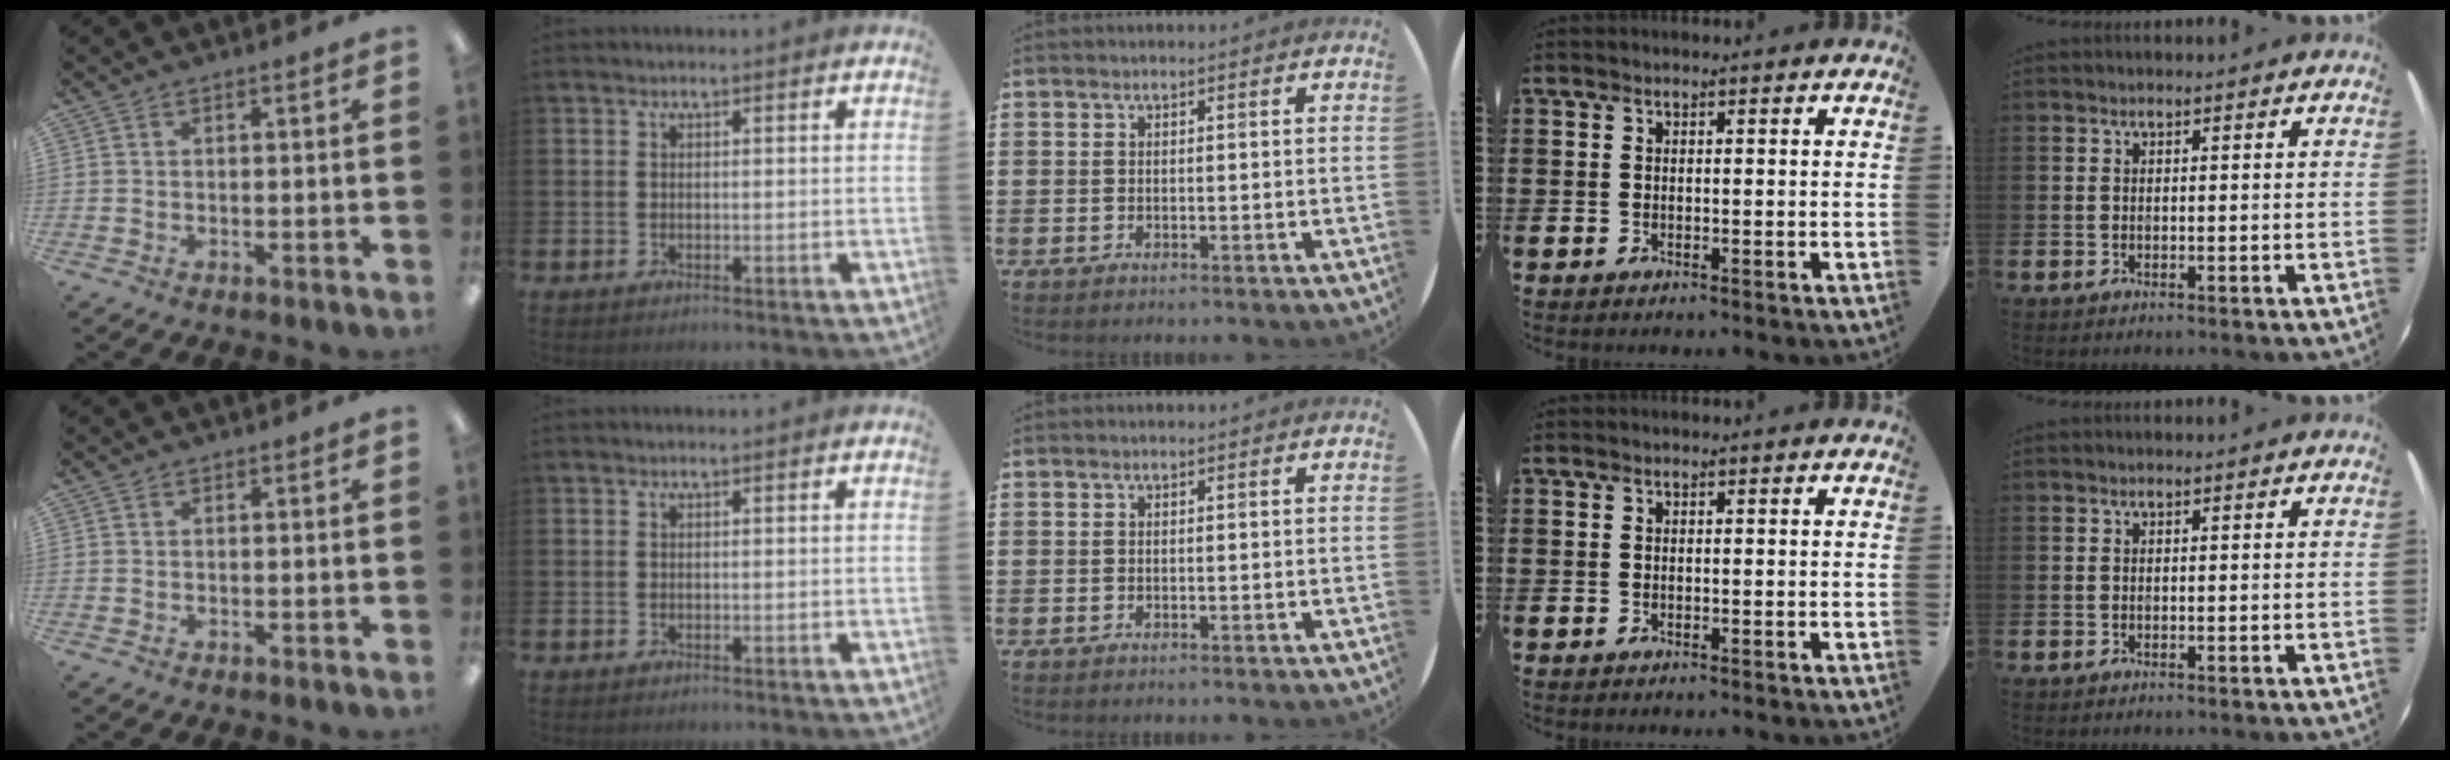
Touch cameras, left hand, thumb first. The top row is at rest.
{}